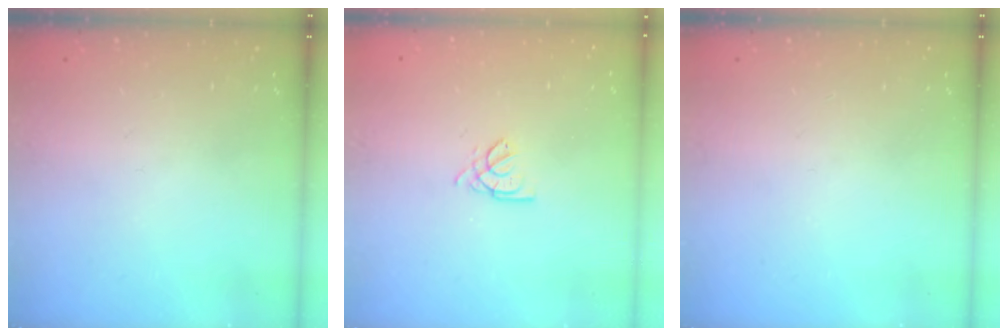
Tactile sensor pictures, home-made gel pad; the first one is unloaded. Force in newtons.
{"total": 2.0, "press": 2.0, "slide": 0.4}
{"total": 0.0}